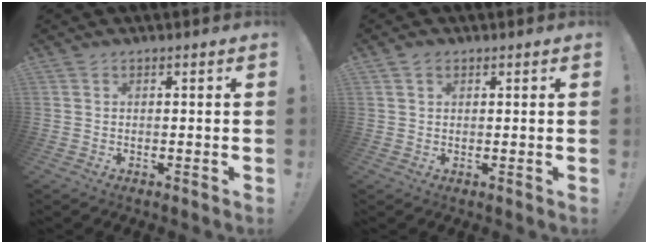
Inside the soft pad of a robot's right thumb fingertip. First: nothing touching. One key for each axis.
{"total": 1.6, "fx": 0.9, "fy": 1.1, "fz": 0.7, "tx": -0.013, "ty": 0.002, "tz": 0.017}